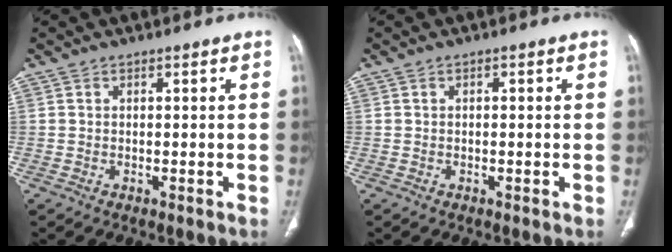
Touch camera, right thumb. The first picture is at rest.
{"total": 0.7, "force": [0.1, 0.3, 0.7], "torque": [-0.011, 0.002, 0.000]}